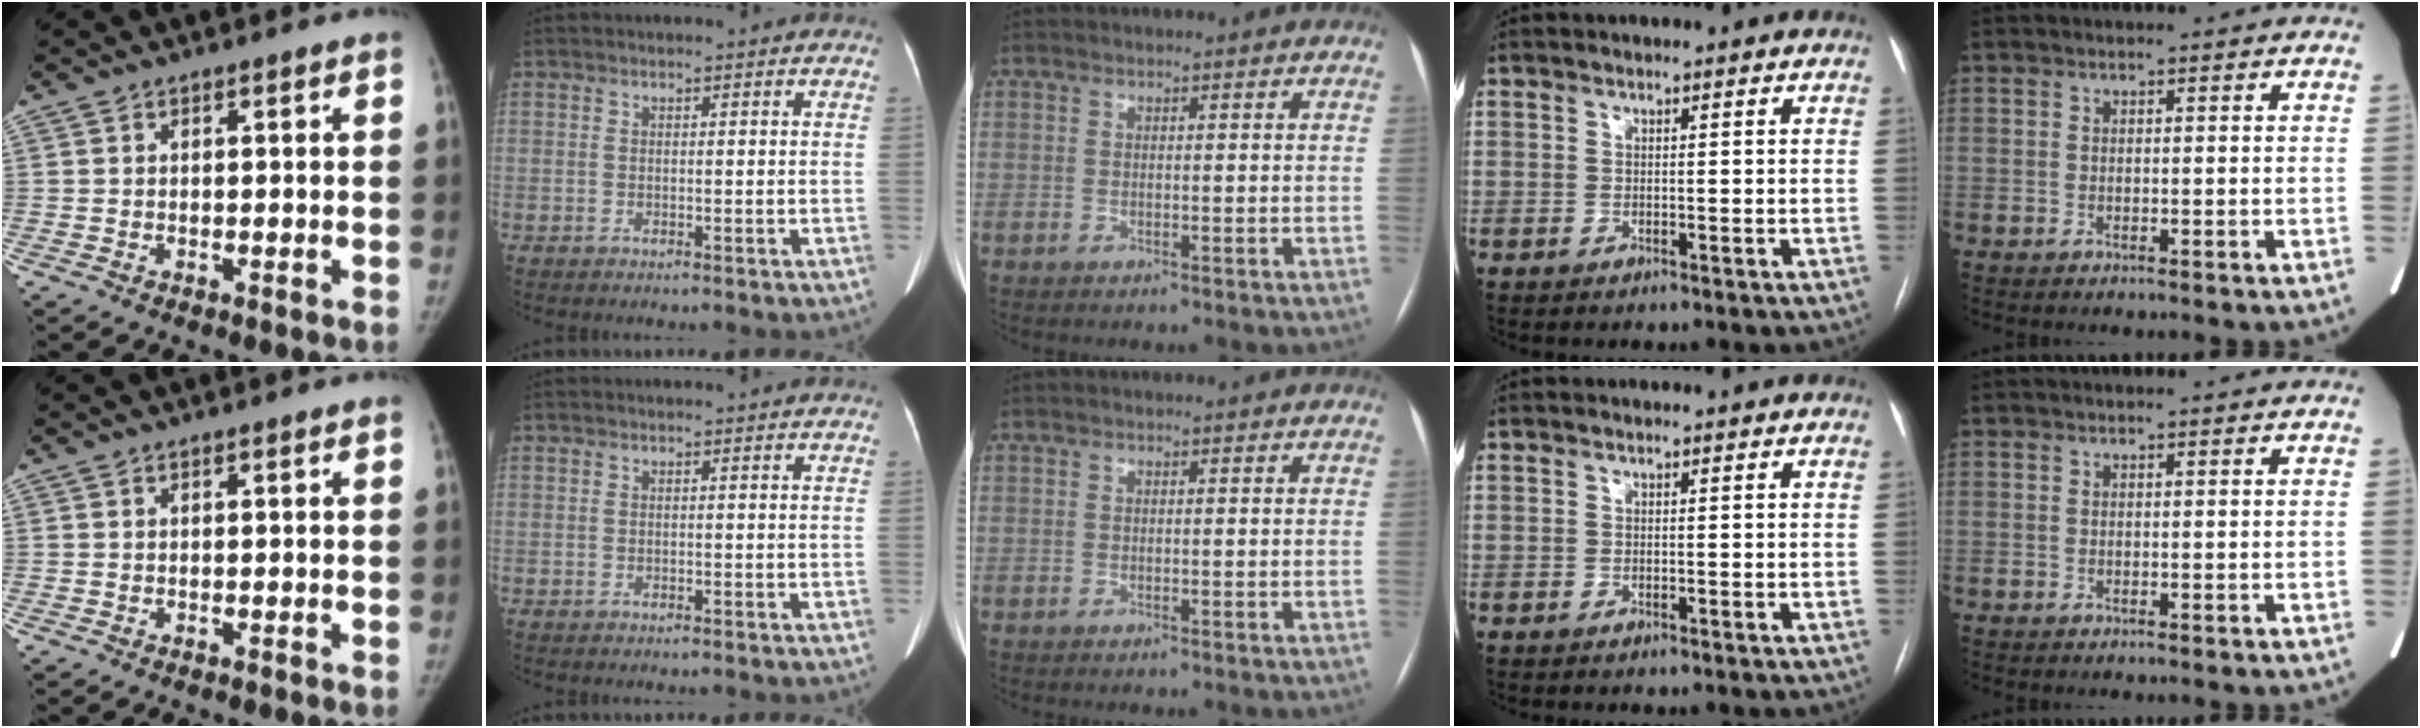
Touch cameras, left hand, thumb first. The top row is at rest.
{}